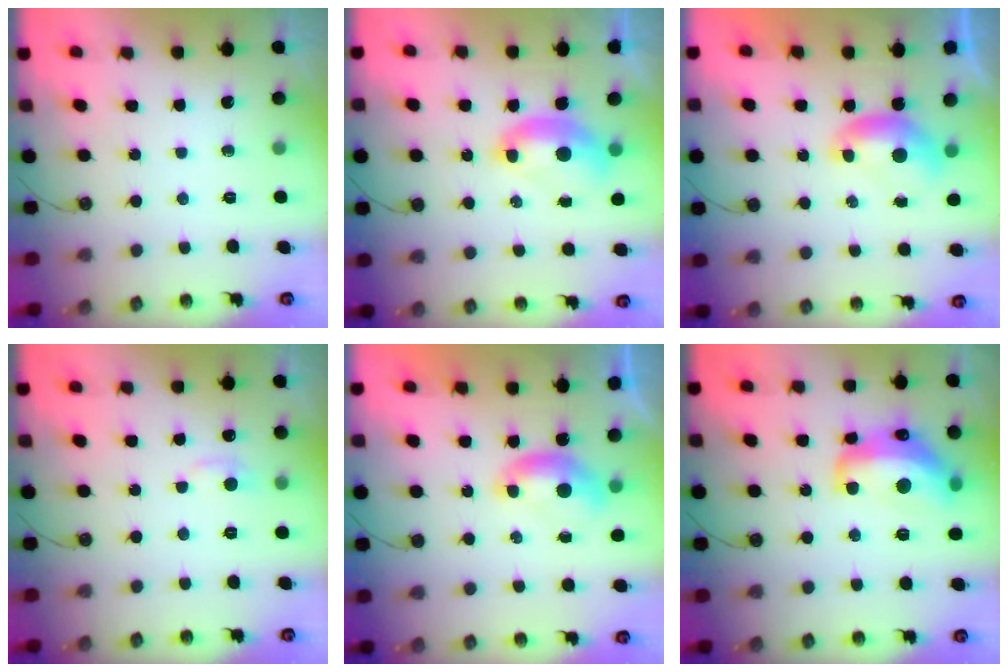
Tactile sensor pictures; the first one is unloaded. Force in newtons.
{"total": 2.6, "press": 2.6, "slide": 0.5}
{"total": 0.0}
{"total": 0.9, "press": 0.5, "slide": 0.7}
{"total": 0.6, "press": 0.0, "slide": 0.6}
{"total": 10.4, "press": 10.4, "slide": 1.0}